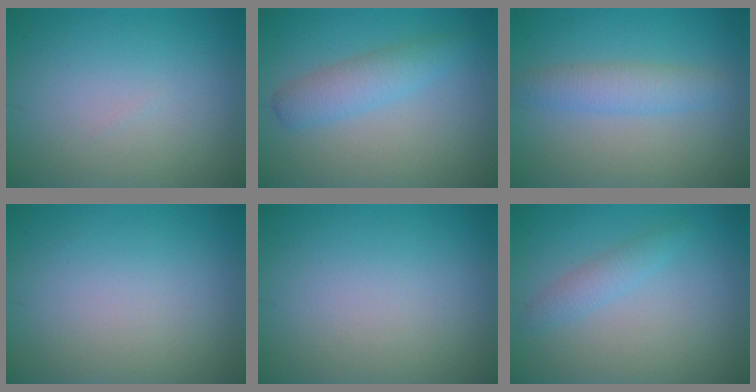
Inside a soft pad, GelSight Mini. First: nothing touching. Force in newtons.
{"total": 3.0, "press": 3.0, "slide": 0.1}
{"total": 2.7, "press": 2.7, "slide": 0.1}
{"total": 0.0}
{"total": 0.0}
{"total": 1.7, "press": 1.7, "slide": 0.1}